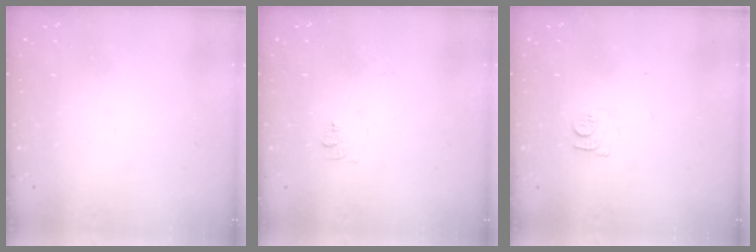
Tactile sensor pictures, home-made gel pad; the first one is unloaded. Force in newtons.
{"total": 5.7, "press": 5.6, "slide": 0.7}
{"total": 5.3, "press": 5.2, "slide": 0.6}